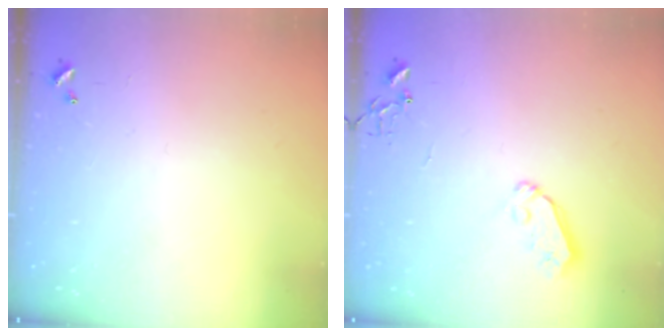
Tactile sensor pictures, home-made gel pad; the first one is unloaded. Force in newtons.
{"total": 6.1, "press": 6.0, "slide": 0.4}